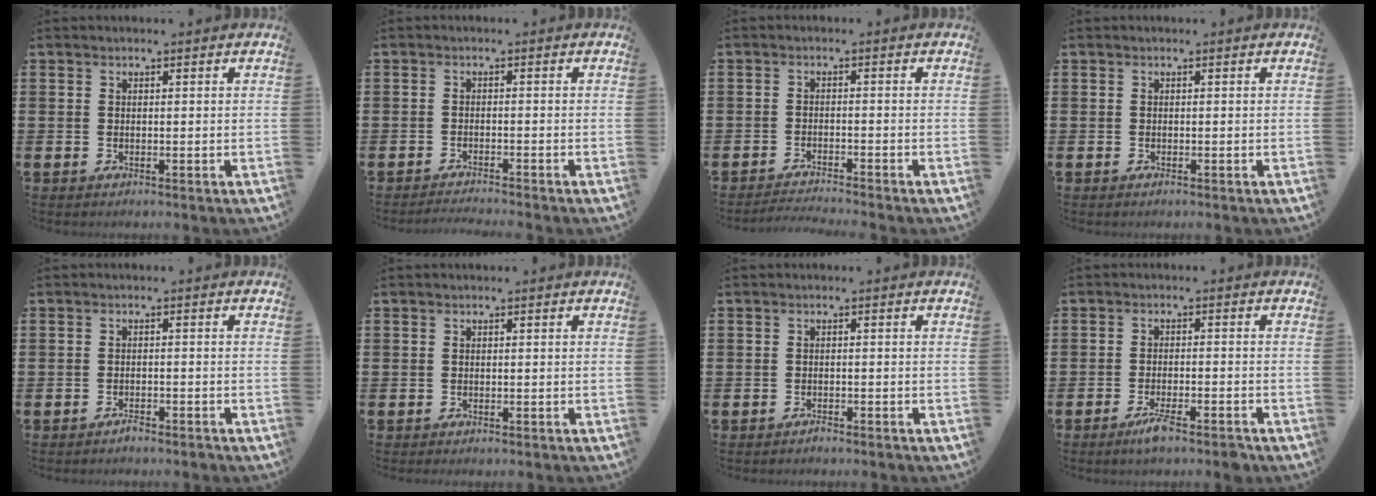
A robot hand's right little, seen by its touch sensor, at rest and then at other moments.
{"total": 1.2, "force": [-1.2, -0.3, 0.2], "torque": [-0.004, 0.000, -0.023]}
{"total": 1.6, "force": [-1.6, -0.3, 0.2], "torque": [-0.004, 0.003, -0.032]}
{"total": 0.0}
{"total": 1.2, "force": [-1.1, 0.2, 0.3], "torque": [-0.008, 0.000, -0.023]}
{"total": 0.0}
{"total": 0.8, "force": [-0.8, 0.1, 0.1], "torque": [-0.005, -0.001, -0.017]}
{"total": 3.4, "force": [-2.4, 0.2, 2.5], "torque": [-0.039, -0.001, -0.040]}